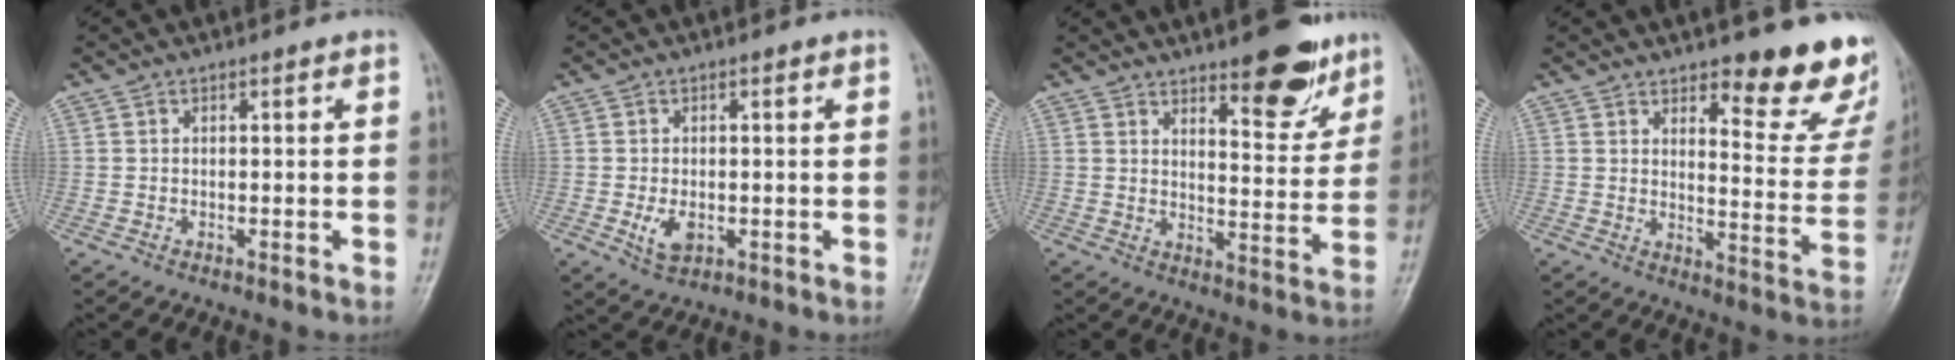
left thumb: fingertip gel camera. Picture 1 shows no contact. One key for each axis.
{"total": 3.8, "fx": -0.7, "fy": 2.4, "fz": 2.8, "tx": -0.048, "ty": -0.006, "tz": -0.007}
{"total": 11.6, "fx": 7.8, "fy": 4.2, "fz": 7.5, "tx": -0.065, "ty": -0.051, "tz": 0.113}
{"total": 15.2, "fx": 10.5, "fy": 5.1, "fz": 9.7, "tx": -0.067, "ty": -0.083, "tz": 0.129}